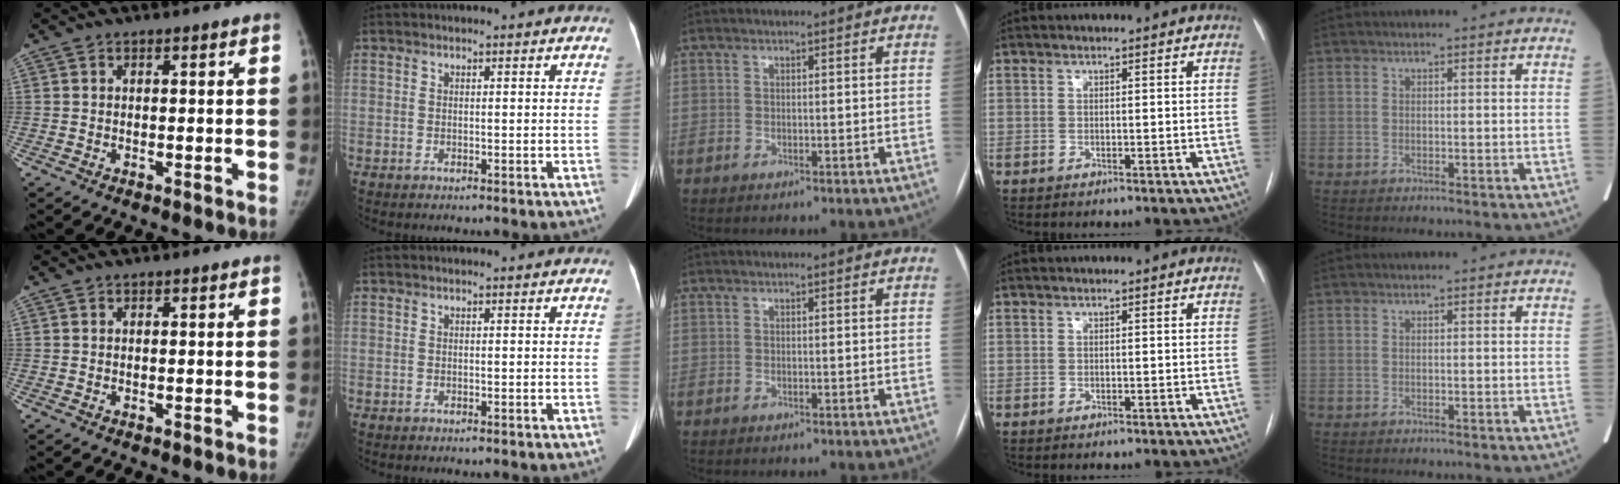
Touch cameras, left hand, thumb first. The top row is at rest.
{}